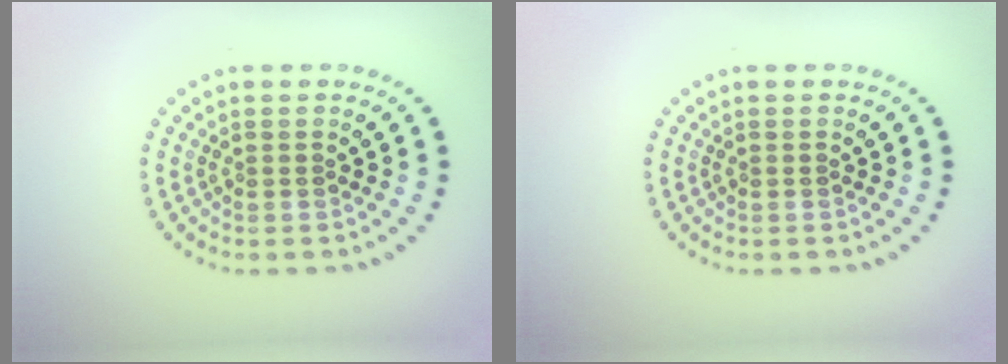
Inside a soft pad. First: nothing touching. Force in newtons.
{"total": 0.0}